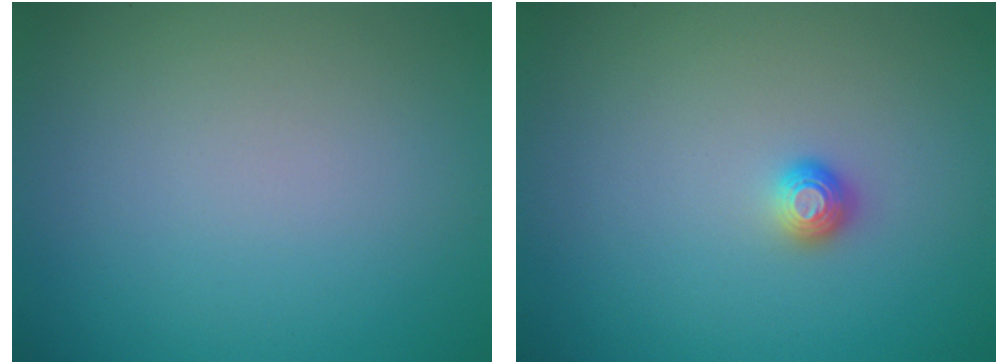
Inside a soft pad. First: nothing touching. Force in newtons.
{"total": 1.1, "press": 1.0, "slide": 0.4}